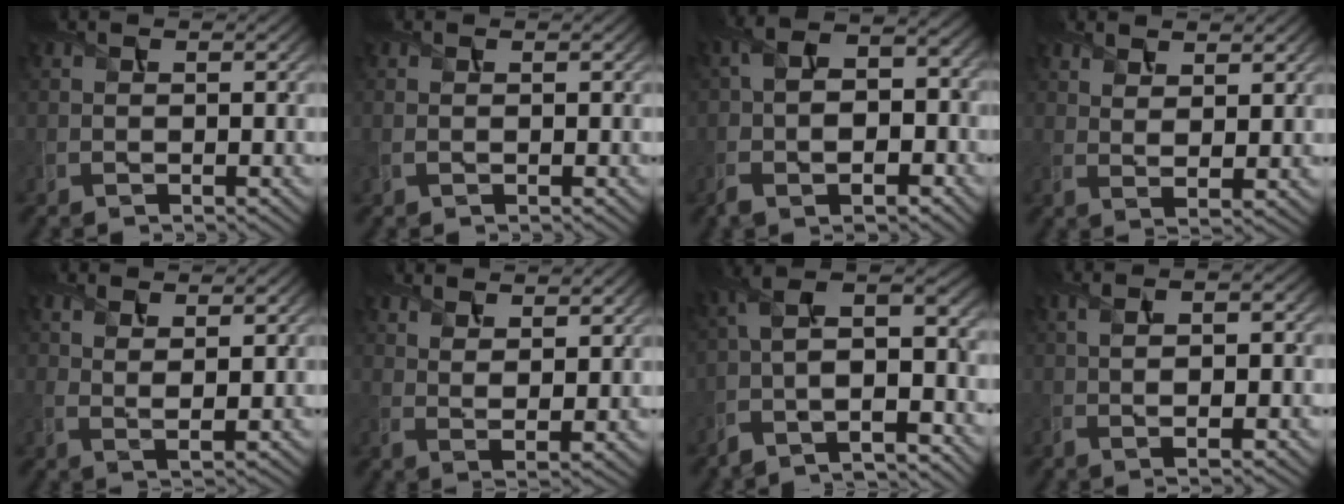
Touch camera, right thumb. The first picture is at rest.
{"total": 0.8, "force": [0.0, 0.4, 0.7], "torque": [-0.022, -0.001, 0.000]}
{"total": 9.2, "force": [-2.7, 5.0, 7.2], "torque": [-0.153, -0.017, -0.044]}
{"total": 3.5, "force": [2.4, 1.0, 2.4], "torque": [-0.053, -0.005, 0.051]}
{"total": 3.0, "force": [1.8, 1.0, 2.2], "torque": [-0.053, -0.006, 0.039]}
{"total": 5.1, "force": [3.7, 1.4, 3.2], "torque": [-0.060, -0.012, 0.069]}
{"total": 11.6, "force": [-4.4, 4.7, 9.7], "torque": [-0.201, -0.003, -0.079]}
{"total": 5.7, "force": [0.1, 1.6, 5.5], "torque": [-0.095, 0.002, 0.005]}